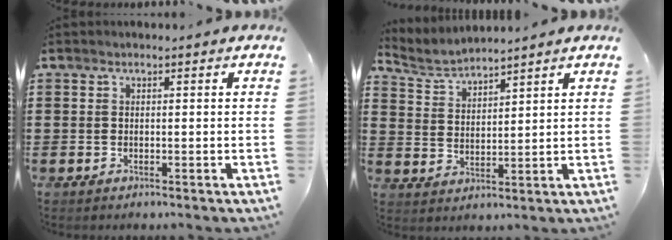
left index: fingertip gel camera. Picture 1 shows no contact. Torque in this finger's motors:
{"motor_torque": [0.02, 0.06, -0.02, 0.01]}